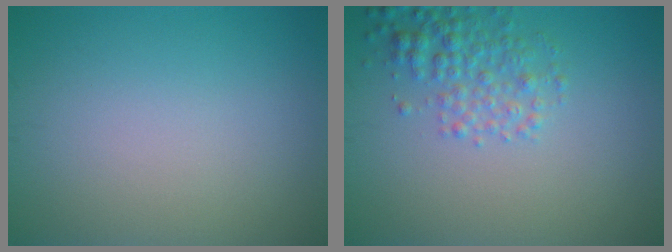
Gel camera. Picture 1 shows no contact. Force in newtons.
{"total": 3.1, "press": 3.1, "slide": 0.1}